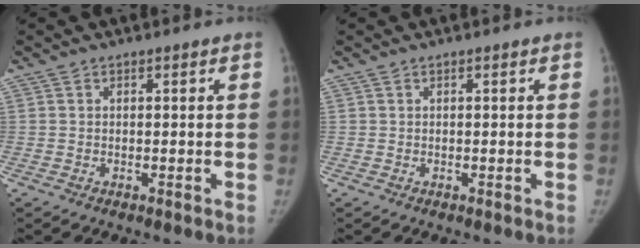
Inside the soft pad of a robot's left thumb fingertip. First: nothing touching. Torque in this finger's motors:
{"motor_torque": [0.03, 0.03, 0.37, -0.30, 0.00]}